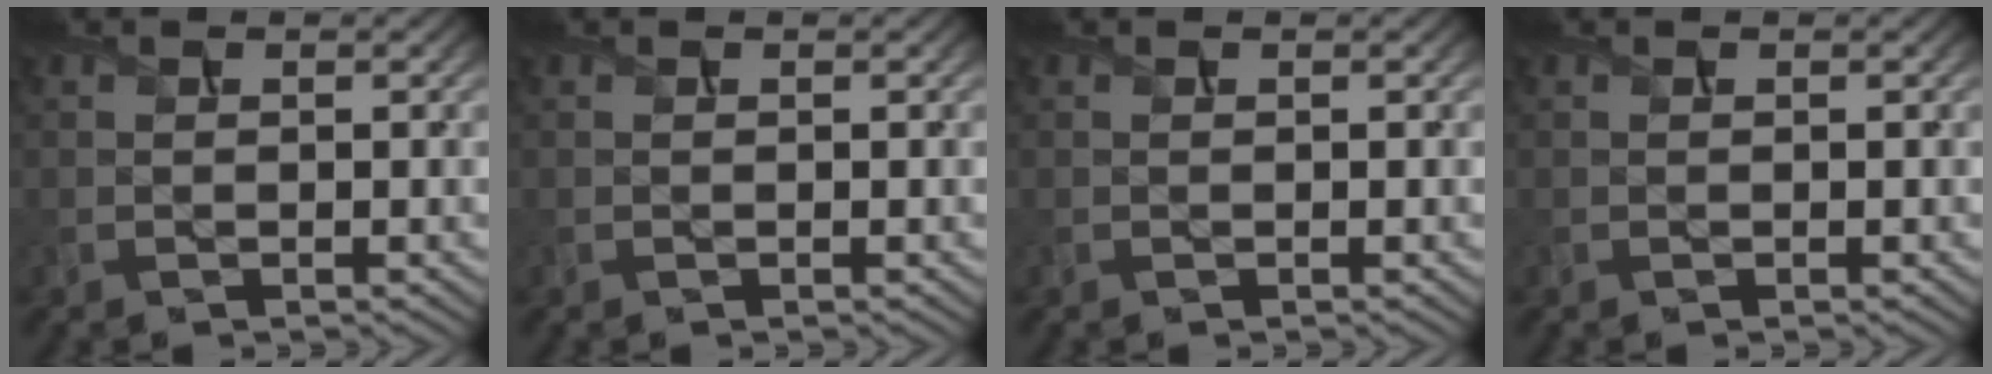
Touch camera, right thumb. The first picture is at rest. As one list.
[{"total": 0.0}, {"total": 0.0}, {"total": 0.0}]